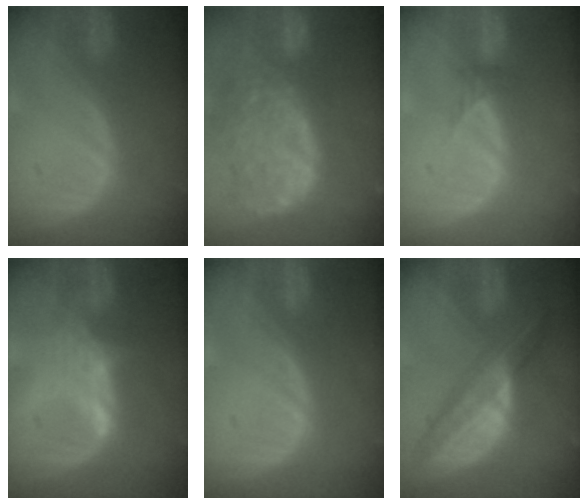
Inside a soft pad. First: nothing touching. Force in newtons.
{"total": 14.3, "press": 11.7, "slide": 8.1}
{"total": 1.3, "press": 1.0, "slide": 0.8}
{"total": 2.9, "press": 2.9, "slide": 0.4}
{"total": 0.0}
{"total": 8.0, "press": 6.7, "slide": 4.3}